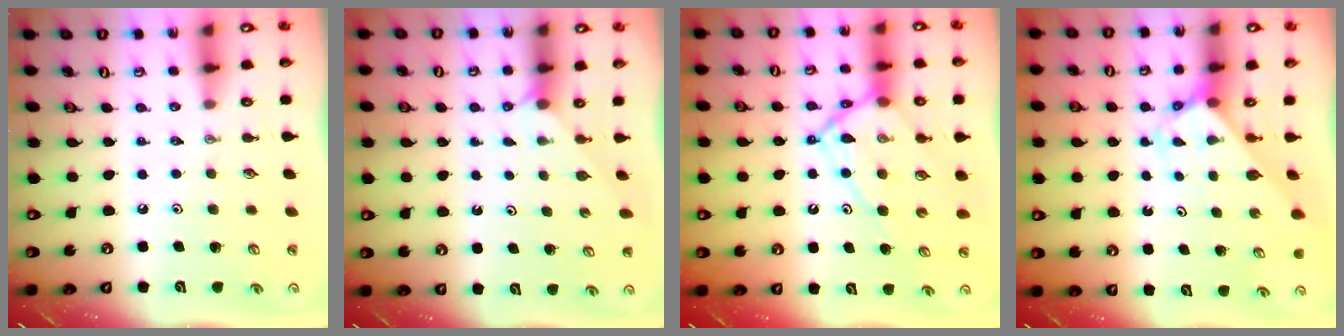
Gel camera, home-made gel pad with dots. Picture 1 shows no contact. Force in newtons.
{"total": 3.0, "press": 2.9, "slide": 0.3}
{"total": 13.2, "press": 13.2, "slide": 0.8}
{"total": 2.9, "press": 2.9, "slide": 0.1}